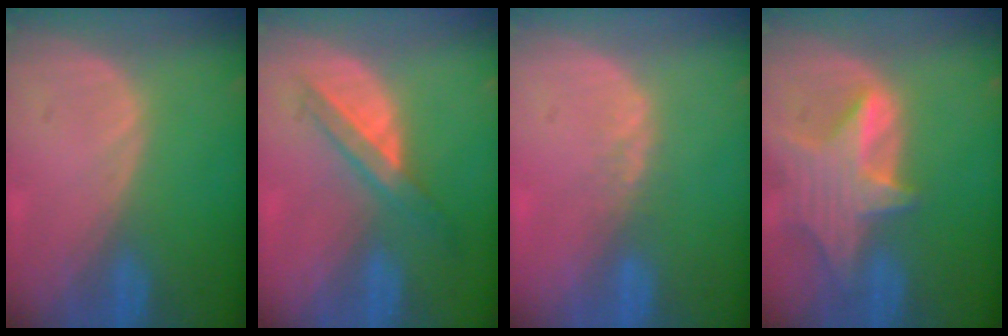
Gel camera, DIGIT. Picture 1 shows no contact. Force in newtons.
{"total": 5.8, "press": 5.2, "slide": 2.6}
{"total": 1.7, "press": 1.4, "slide": 0.9}
{"total": 7.9, "press": 7.2, "slide": 3.2}